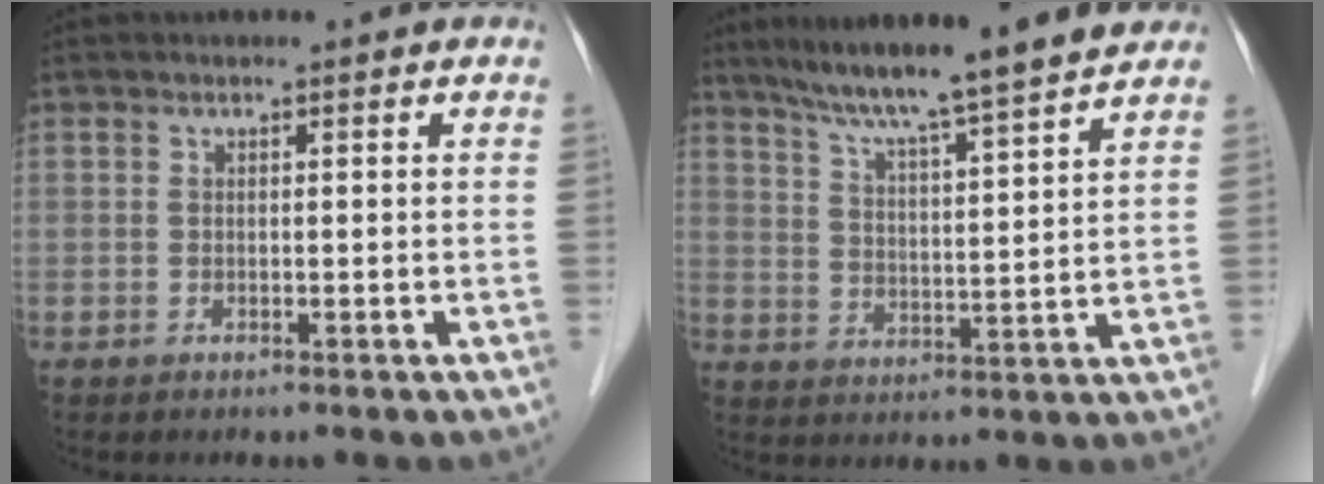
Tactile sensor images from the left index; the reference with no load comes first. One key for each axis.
{"total": 14.1, "fx": 12.1, "fy": -0.4, "fz": 7.3, "tx": -0.118, "ty": 0.018, "tz": 0.179}